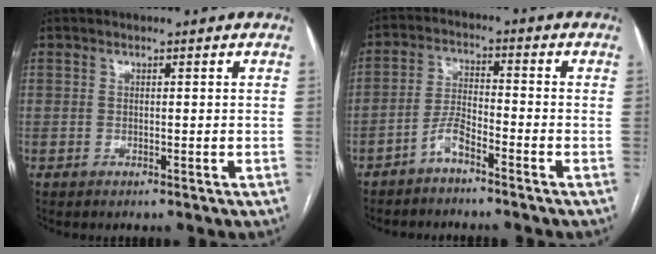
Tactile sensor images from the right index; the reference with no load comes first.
{"total": 4.2, "force": [-3.2, 0.7, 2.6], "torque": [-0.056, 0.006, -0.065]}